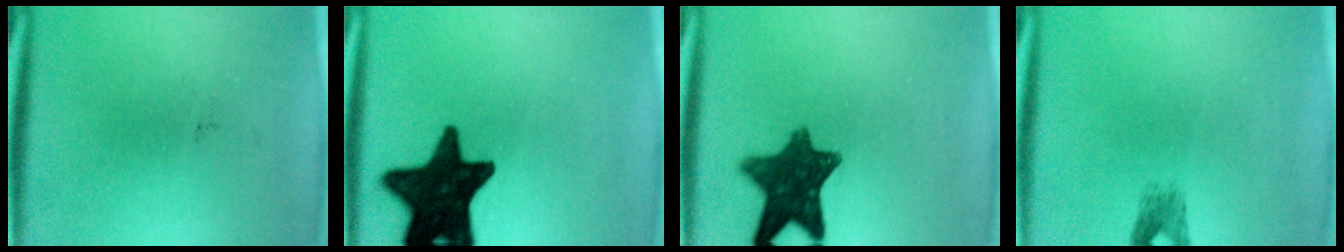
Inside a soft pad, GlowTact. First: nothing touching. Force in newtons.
{"total": 16.9}
{"total": 10.4}
{"total": 2.0}